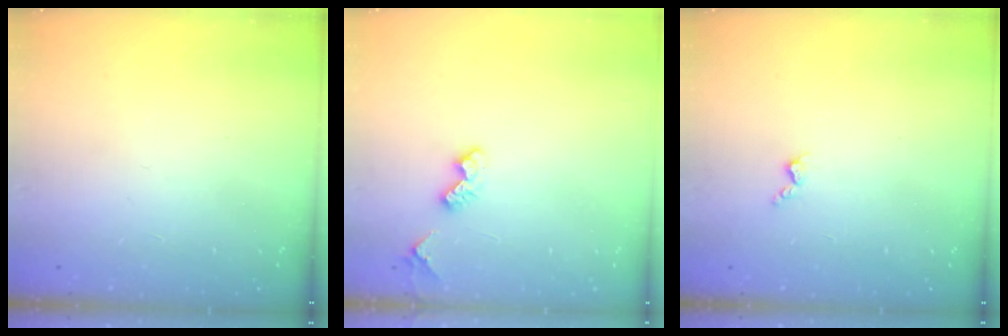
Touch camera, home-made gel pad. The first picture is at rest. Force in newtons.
{"total": 4.9, "press": 4.9, "slide": 0.7}
{"total": 2.8, "press": 2.8, "slide": 0.5}